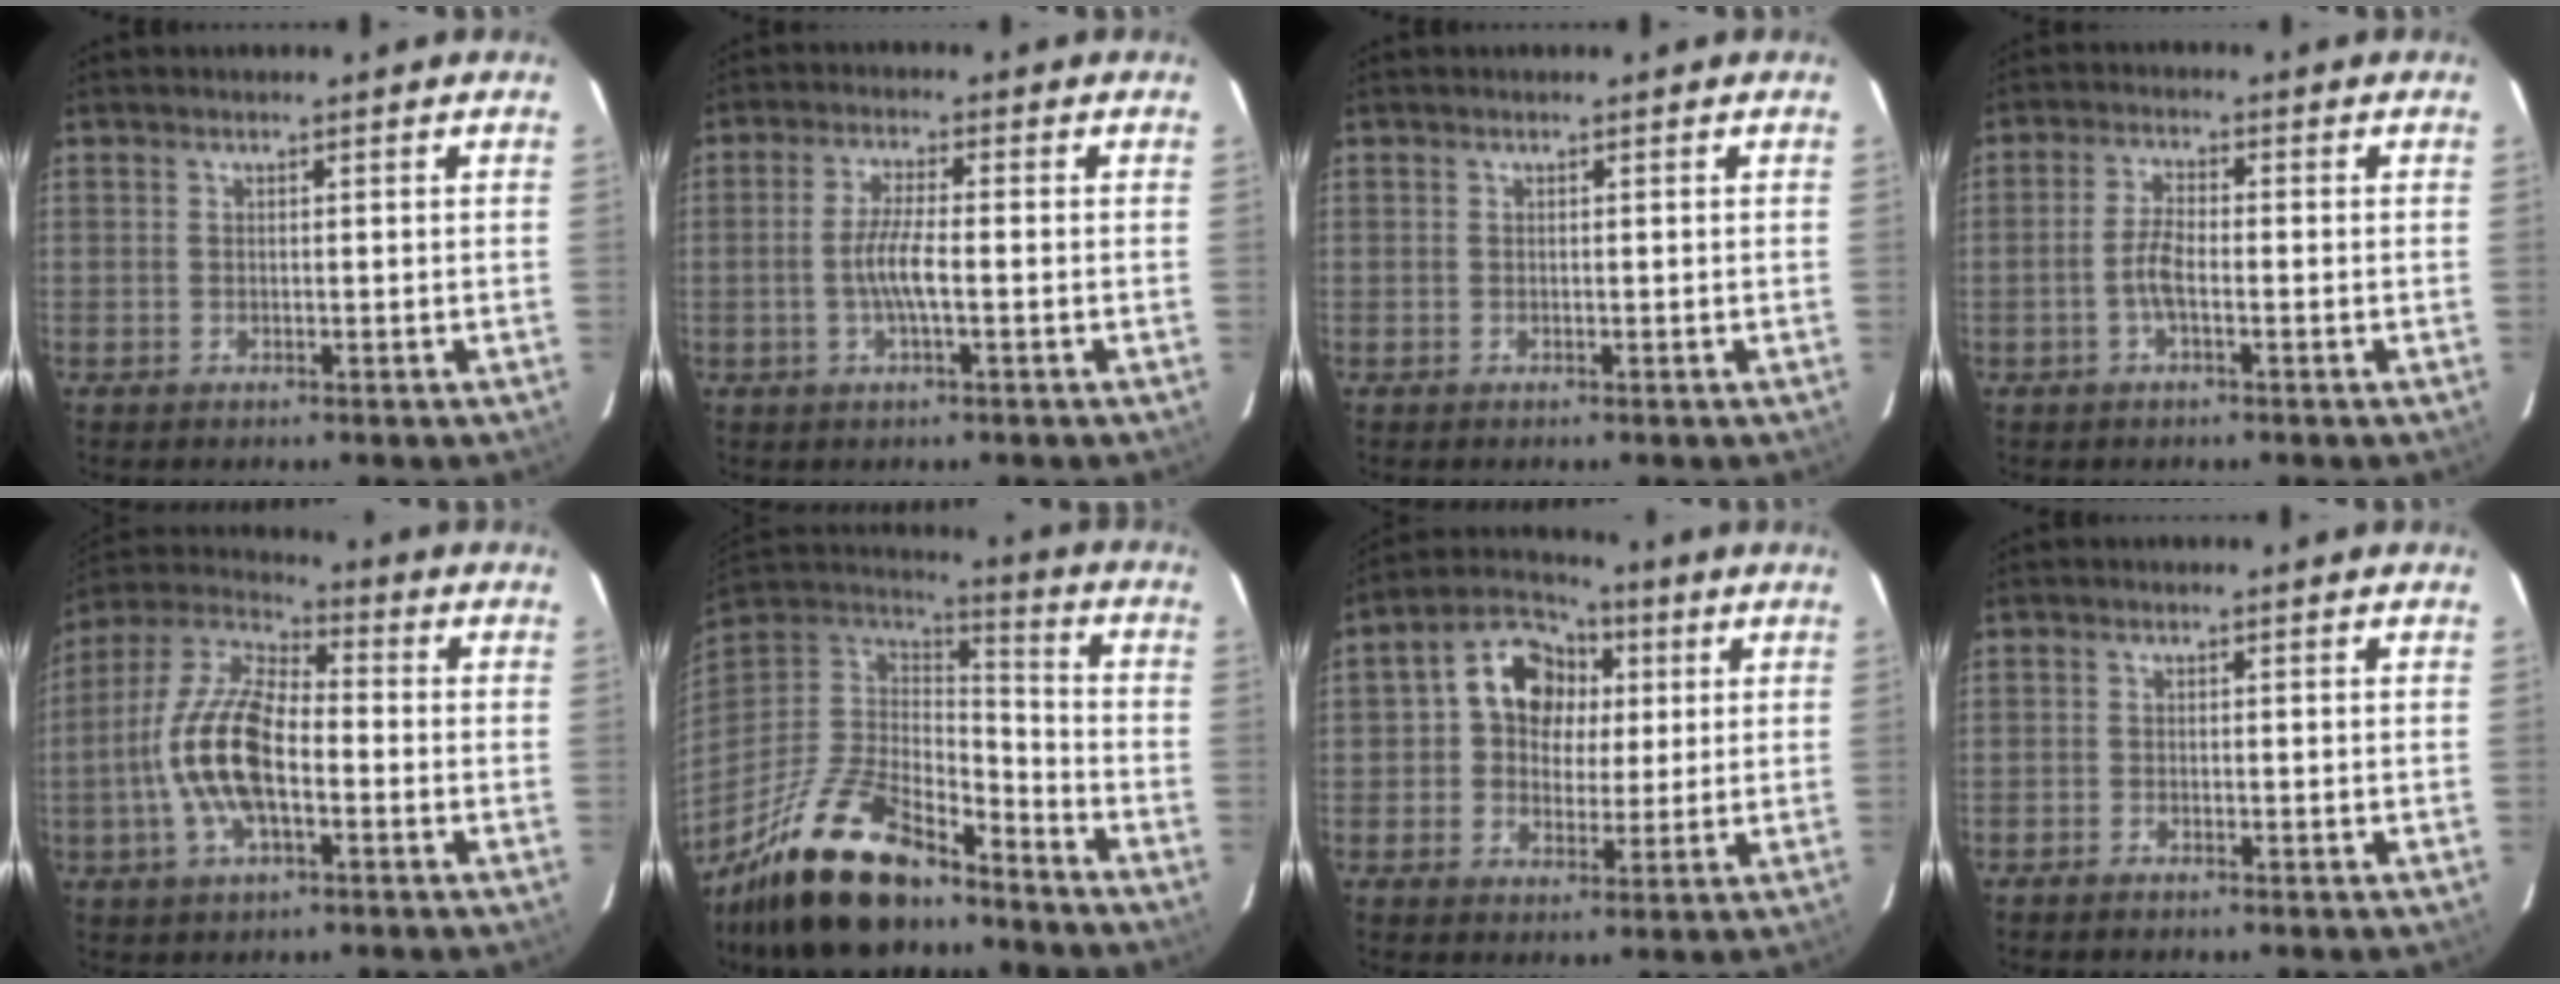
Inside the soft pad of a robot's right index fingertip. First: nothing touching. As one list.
[{"total": 4.7, "force": [-1.2, 0.2, 4.6], "torque": [-0.091, -0.003, -0.023]}, {"total": 0.0}, {"total": 4.2, "force": [-1.3, 1.4, 3.7], "torque": [-0.081, 0.006, -0.027]}, {"total": 14.9, "force": [-3.4, 6.5, 12.9], "torque": [-0.269, 0.008, -0.071]}, {"total": 22.3, "force": [-16.4, 8.6, 12.3], "torque": [-0.258, -0.013, -0.284]}, {"total": 7.9, "force": [1.3, 7.0, 3.4], "torque": [-0.066, 0.026, 0.018]}, {"total": 0.9, "force": [-0.8, 0.2, 0.0], "torque": [-0.007, 0.001, -0.019]}]